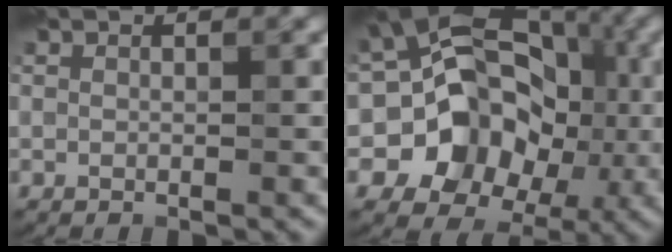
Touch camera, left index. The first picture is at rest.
{"total": 11.5, "force": [-1.4, 9.7, 6.0], "torque": [-0.063, -0.004, -0.055]}